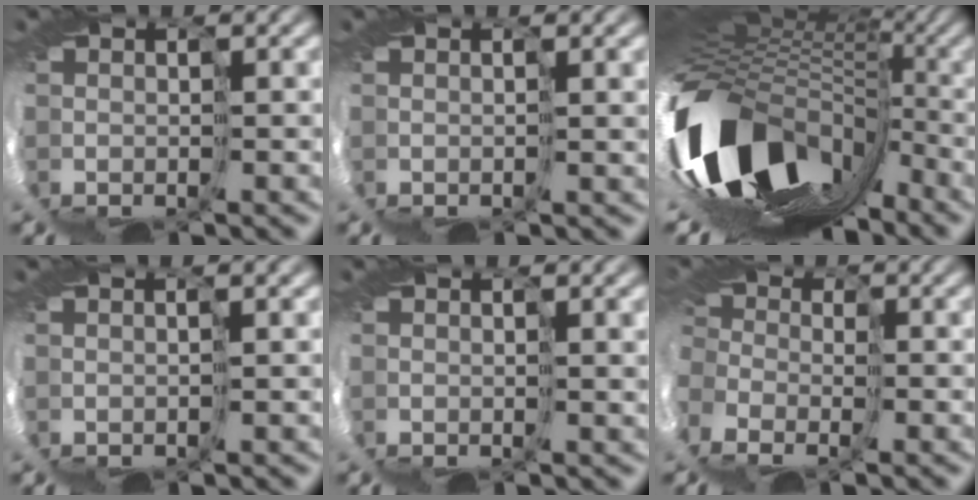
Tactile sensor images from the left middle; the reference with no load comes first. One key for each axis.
{"total": 2.0, "fx": 0.8, "fy": 0.2, "fz": 1.8, "tx": -0.032, "ty": 0.000, "tz": 0.009}
{"total": 14.1, "fx": -4.9, "fy": 9.6, "fz": 9.1, "tx": -0.200, "ty": -0.040, "tz": -0.082}
{"total": 0.8, "fx": 0.6, "fy": -0.5, "fz": 0.3, "tx": -0.005, "ty": -0.001, "tz": 0.005}
{"total": 3.1, "fx": 1.2, "fy": 0.9, "fz": 2.8, "tx": -0.048, "ty": 0.005, "tz": 0.016}
{"total": 8.0, "fx": -4.7, "fy": 5.3, "fz": 3.6, "tx": -0.089, "ty": -0.024, "tz": -0.069}